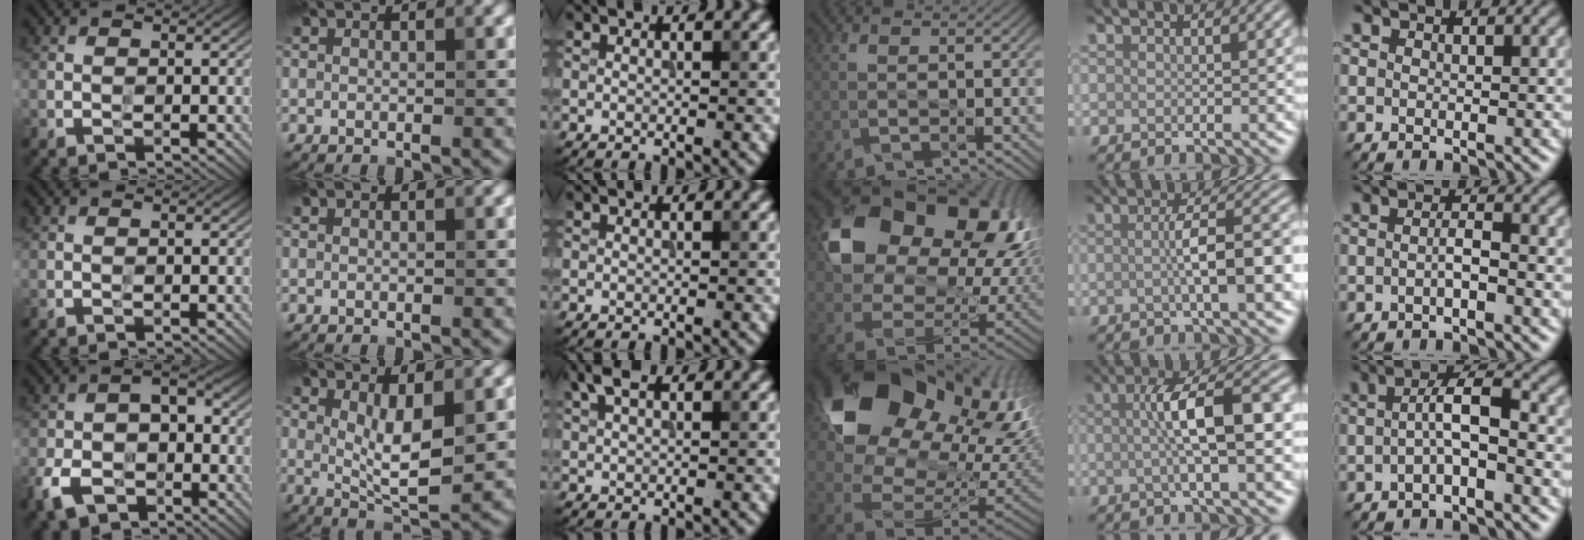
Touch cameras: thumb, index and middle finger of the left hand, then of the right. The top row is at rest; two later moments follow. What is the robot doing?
{"motion": "wipe", "object": "glasses"}